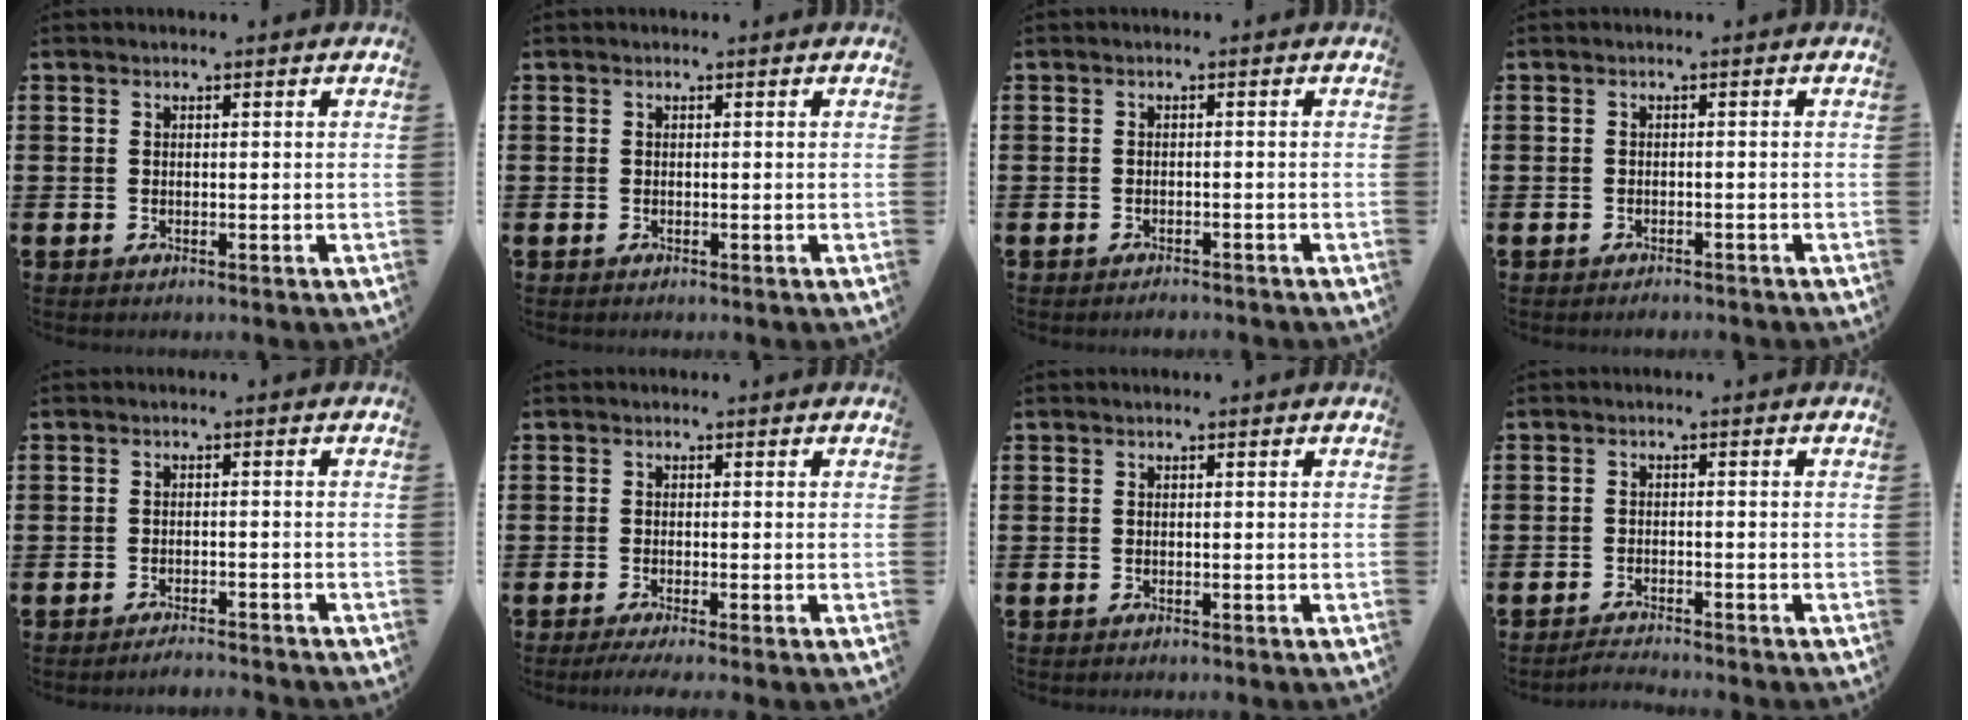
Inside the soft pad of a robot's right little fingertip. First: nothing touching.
{"total": 0.0}
{"total": 0.8, "force": [-0.8, 0.0, 0.1], "torque": [-0.003, -0.001, -0.016]}
{"total": 0.7, "force": [-0.7, 0.1, 0.1], "torque": [-0.003, -0.002, -0.015]}
{"total": 1.5, "force": [-1.5, -0.1, 0.2], "torque": [-0.006, 0.002, -0.029]}
{"total": 1.3, "force": [-0.6, 0.1, 1.1], "torque": [-0.017, -0.002, -0.012]}
{"total": 0.0}
{"total": 1.4, "force": [-1.4, -0.2, 0.2], "torque": [-0.005, 0.000, -0.027]}